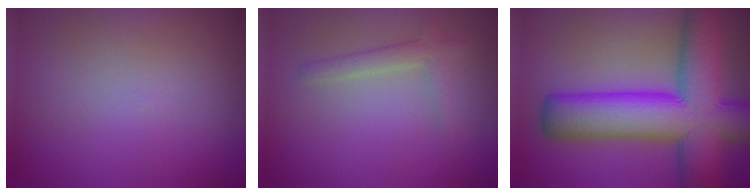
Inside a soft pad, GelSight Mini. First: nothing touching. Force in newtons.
{"total": 1.8, "press": 1.7, "slide": 0.1}
{"total": 12.7, "press": 12.7, "slide": 0.5}